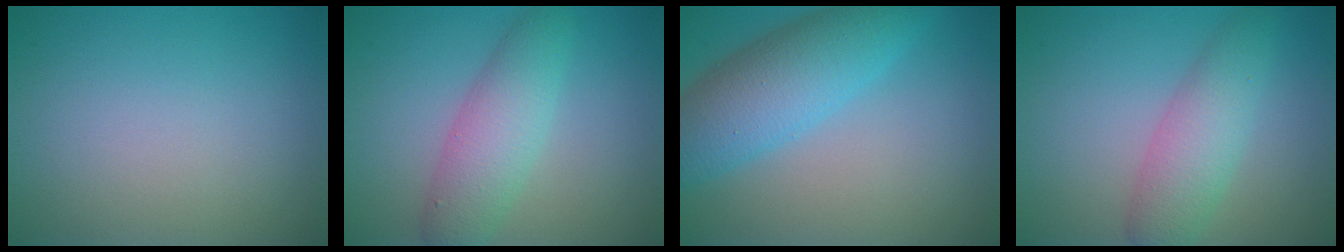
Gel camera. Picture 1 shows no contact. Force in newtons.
{"total": 4.6, "press": 4.6, "slide": 0.1}
{"total": 7.1, "press": 7.1, "slide": 0.3}
{"total": 4.3, "press": 4.2, "slide": 0.0}